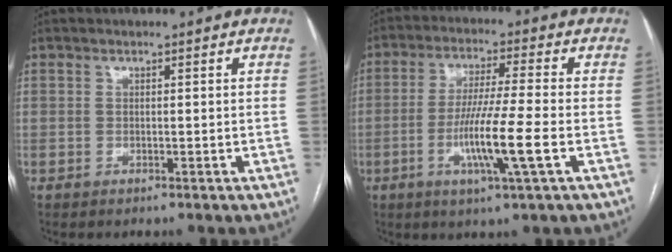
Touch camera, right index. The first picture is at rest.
{"total": 10.1, "force": [-3.0, -0.7, 9.6], "torque": [-0.186, -0.015, -0.058]}